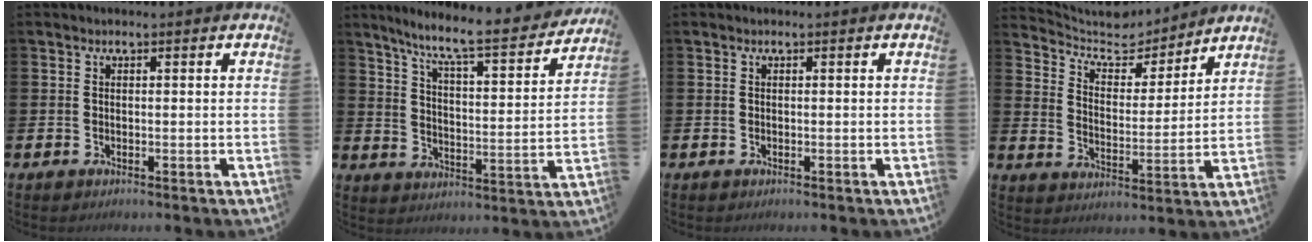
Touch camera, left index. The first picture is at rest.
{"total": 8.4, "force": [7.4, 0.6, 3.8], "torque": [-0.100, -0.055, 0.121]}
{"total": 0.0}
{"total": 6.8, "force": [6.3, 2.2, 1.0], "torque": [-0.052, -0.053, 0.107]}